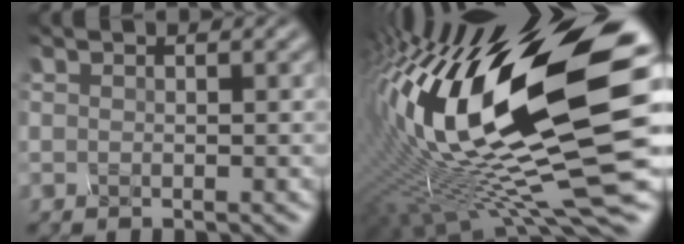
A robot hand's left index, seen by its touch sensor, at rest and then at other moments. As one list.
[{"total": 19.1, "force": [2.2, 6.5, 17.8], "torque": [-0.331, -0.005, 0.034]}]